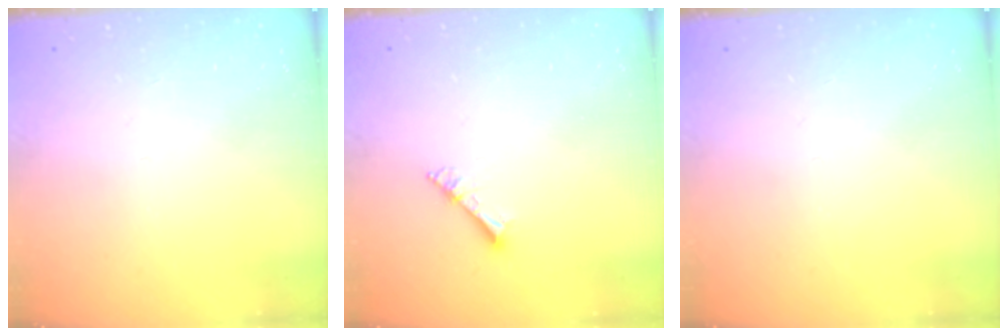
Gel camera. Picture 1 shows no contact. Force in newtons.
{"total": 4.1, "press": 4.1, "slide": 0.4}
{"total": 0.0}